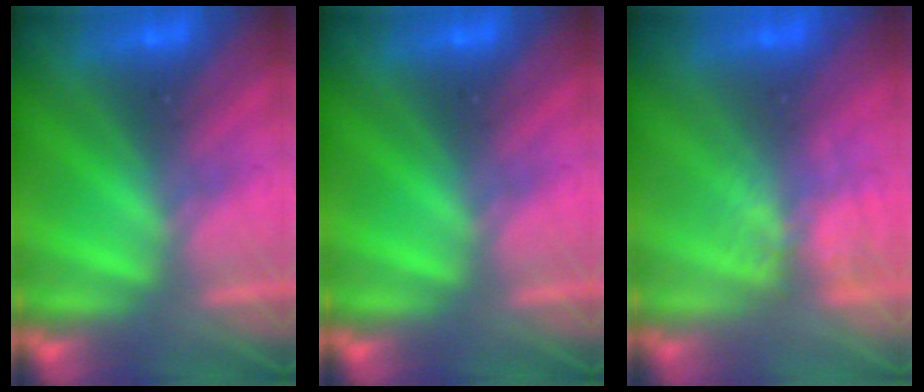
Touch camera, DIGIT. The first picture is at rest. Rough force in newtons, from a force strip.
{"total": 0.0}
{"total": 3.9}